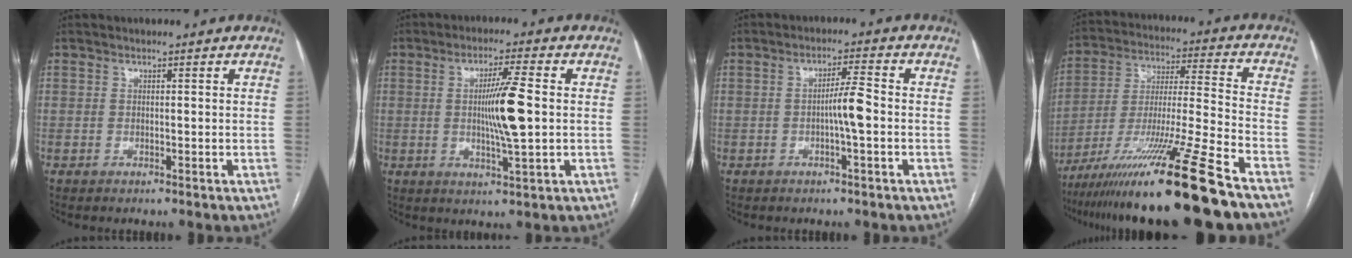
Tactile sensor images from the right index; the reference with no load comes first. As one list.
[{"total": 7.9, "force": [0.2, 0.6, 7.9], "torque": [-0.137, 0.004, 0.004]}, {"total": 4.1, "force": [-0.9, -0.1, 4.0], "torque": [-0.066, 0.006, -0.014]}, {"total": 21.1, "force": [-15.3, -2.1, 14.3], "torque": [-0.252, -0.038, -0.266]}]